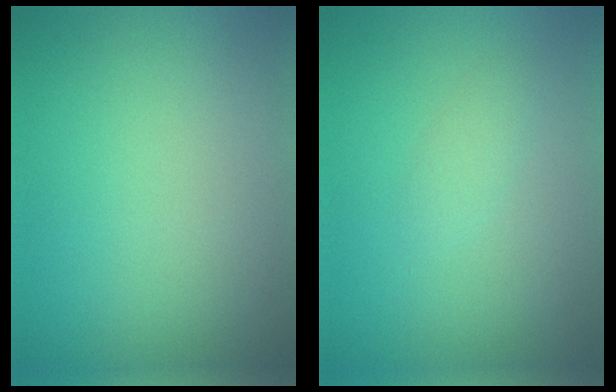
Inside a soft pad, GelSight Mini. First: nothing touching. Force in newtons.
{"total": 1.0, "press": 1.0, "slide": 0.0}